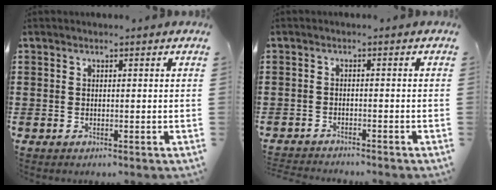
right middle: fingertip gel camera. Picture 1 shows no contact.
{"total": 1.6, "force": [-1.6, 0.0, 0.0], "torque": [-0.004, 0.001, -0.034]}